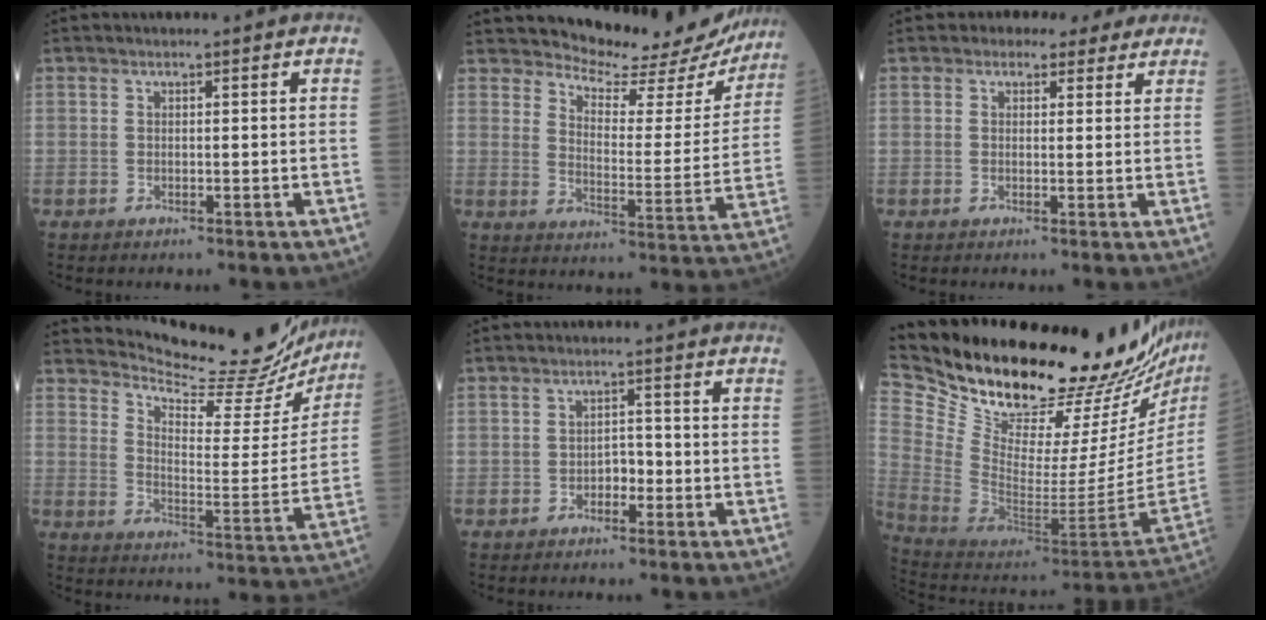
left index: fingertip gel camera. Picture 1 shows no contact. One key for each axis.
{"total": 16.9, "fx": 16.2, "fy": 3.8, "fz": 3.0, "tx": -0.025, "ty": -0.059, "tz": 0.190}
{"total": 4.0, "fx": 3.2, "fy": 2.3, "fz": 0.6, "tx": 0.000, "ty": 0.011, "tz": 0.031}
{"total": 18.2, "fx": 17.5, "fy": 2.6, "fz": 4.3, "tx": -0.065, "ty": -0.068, "tz": 0.220}
{"total": 2.2, "fx": -1.1, "fy": 1.2, "fz": 1.5, "tx": -0.017, "ty": 0.007, "tz": -0.022}
{"total": 34.2, "fx": 29.7, "fy": 3.4, "fz": 16.8, "tx": -0.278, "ty": -0.123, "tz": 0.424}